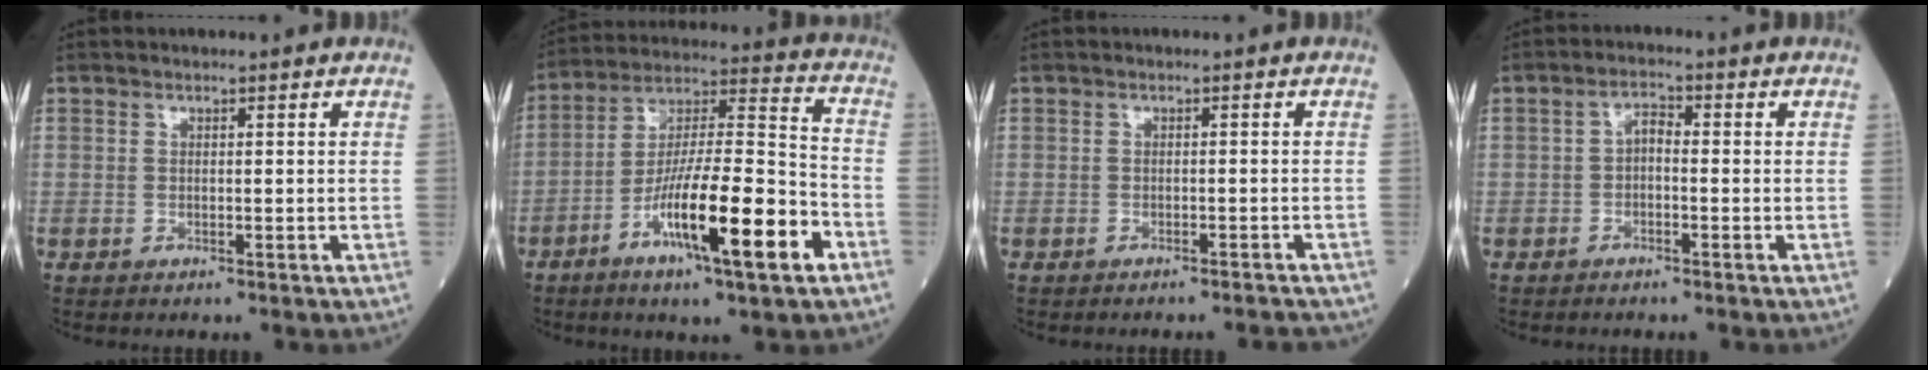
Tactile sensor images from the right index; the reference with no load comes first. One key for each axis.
{"total": 18.1, "fx": -7.8, "fy": 1.6, "fz": 16.2, "tx": -0.290, "ty": -0.013, "tz": -0.133}
{"total": 3.9, "fx": -3.7, "fy": 0.6, "fz": 0.9, "tx": -0.008, "ty": -0.007, "tz": -0.042}
{"total": 2.3, "fx": -0.5, "fy": 1.0, "fz": 2.0, "tx": -0.031, "ty": 0.007, "tz": -0.012}